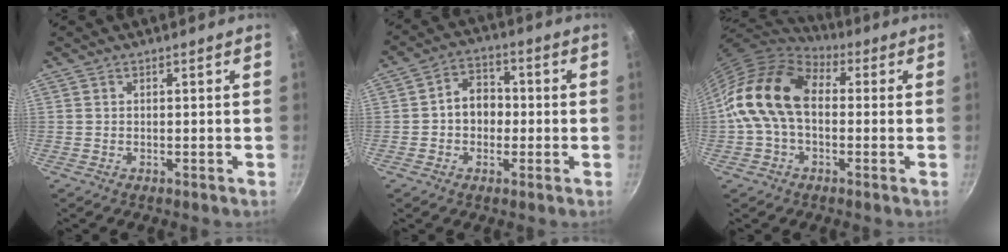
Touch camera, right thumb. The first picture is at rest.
{"total": 6.9, "force": [-0.6, 5.5, 4.1], "torque": [-0.027, 0.020, -0.017]}
{"total": 15.8, "force": [0.6, 10.6, 11.6], "torque": [-0.193, 0.032, -0.007]}